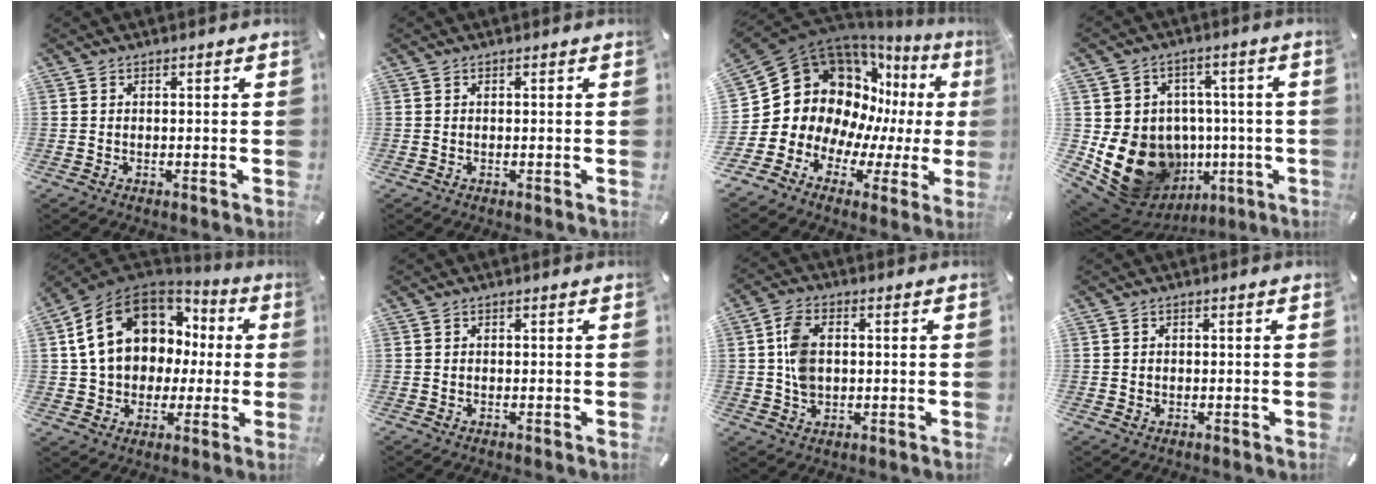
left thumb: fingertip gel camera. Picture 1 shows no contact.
{"total": 0.0}
{"total": 19.3, "force": [5.8, 15.6, 9.8], "torque": [-0.191, -0.075, 0.135]}
{"total": 17.8, "force": [-4.0, 15.0, 8.8], "torque": [-0.150, 0.011, -0.041]}
{"total": 17.2, "force": [4.6, 13.8, 9.3], "torque": [-0.186, -0.006, 0.092]}
{"total": 0.0}
{"total": 7.0, "force": [0.7, 5.0, 4.9], "torque": [-0.102, 0.005, 0.011]}
{"total": 1.1, "force": [0.1, 1.0, 0.3], "torque": [-0.007, 0.007, -0.001]}